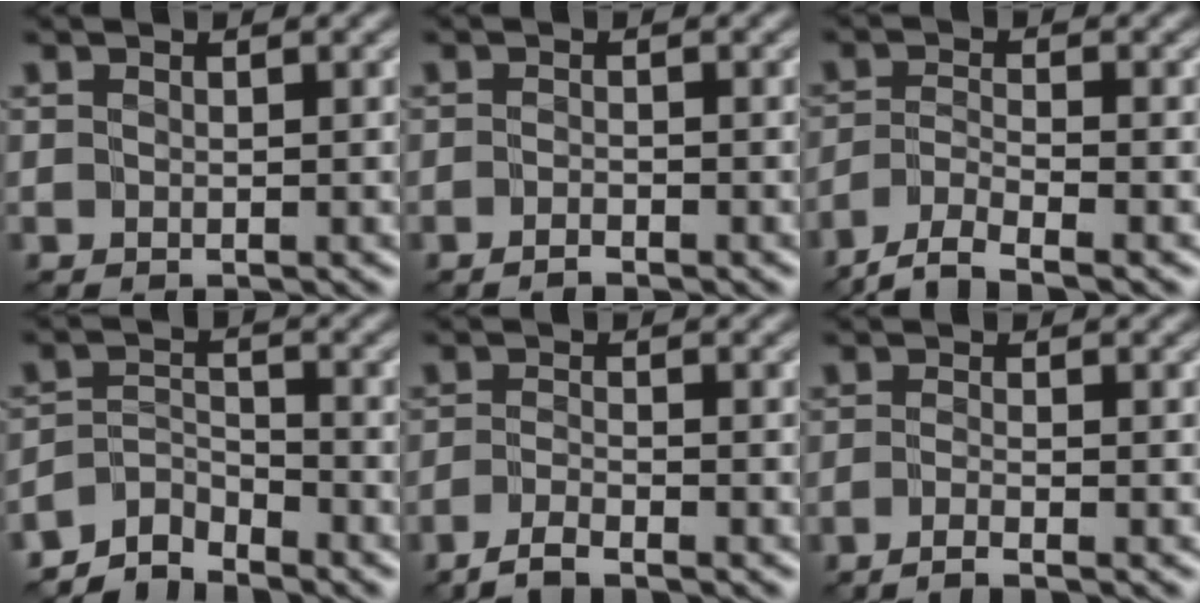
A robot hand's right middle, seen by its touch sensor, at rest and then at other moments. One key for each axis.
{"total": 0.8, "fx": -0.7, "fy": 0.0, "fz": 0.4, "tx": -0.009, "ty": 0.000, "tz": -0.016}
{"total": 3.7, "fx": -3.1, "fy": 0.5, "fz": 1.9, "tx": -0.038, "ty": -0.004, "tz": -0.071}
{"total": 3.4, "fx": -3.2, "fy": 1.0, "fz": 0.5, "tx": -0.005, "ty": 0.005, "tz": -0.072}
{"total": 2.1, "fx": -1.7, "fy": 0.2, "fz": 1.2, "tx": -0.027, "ty": -0.001, "tz": -0.044}
{"total": 1.5, "fx": -1.1, "fy": 0.1, "fz": 1.1, "tx": -0.015, "ty": -0.003, "tz": -0.030}